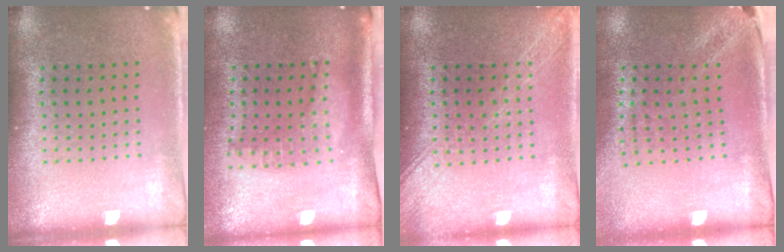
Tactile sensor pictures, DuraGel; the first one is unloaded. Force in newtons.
{"total": 1.4, "press": 1.3, "slide": 0.4}
{"total": 1.7, "press": 1.7, "slide": 0.3}
{"total": 1.8, "press": 1.5, "slide": 1.1}